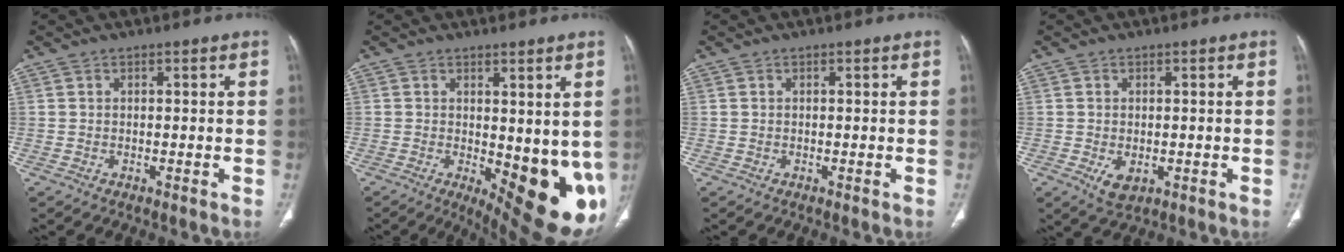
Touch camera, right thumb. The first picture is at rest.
{"total": 15.4, "force": [-1.3, 6.0, 14.1], "torque": [-0.175, -0.034, 0.001]}
{"total": 0.0}
{"total": 3.8, "force": [-0.9, 2.4, 2.8], "torque": [-0.045, -0.005, -0.005]}